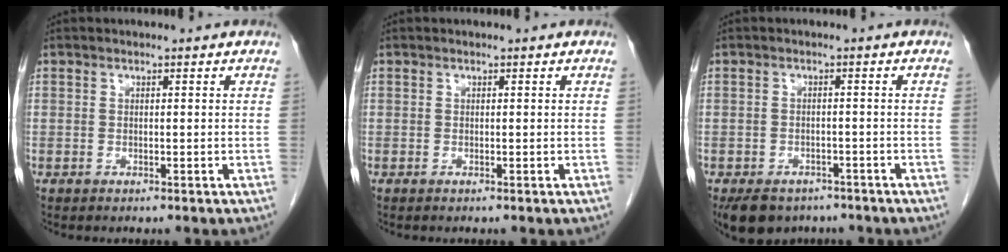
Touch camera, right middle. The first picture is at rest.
{"total": 0.0}
{"total": 7.4, "force": [-5.7, 4.2, 2.2], "torque": [-0.037, -0.002, -0.079]}